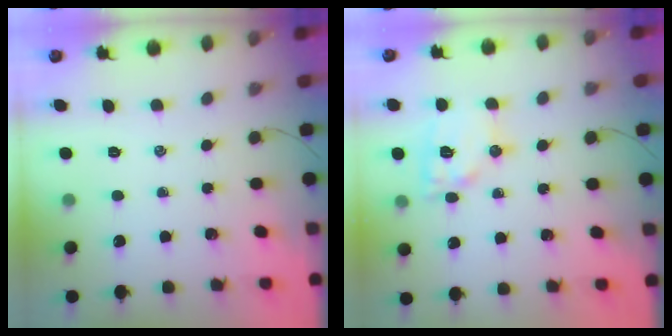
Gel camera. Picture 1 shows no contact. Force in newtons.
{"total": 11.3, "press": 11.3, "slide": 0.7}